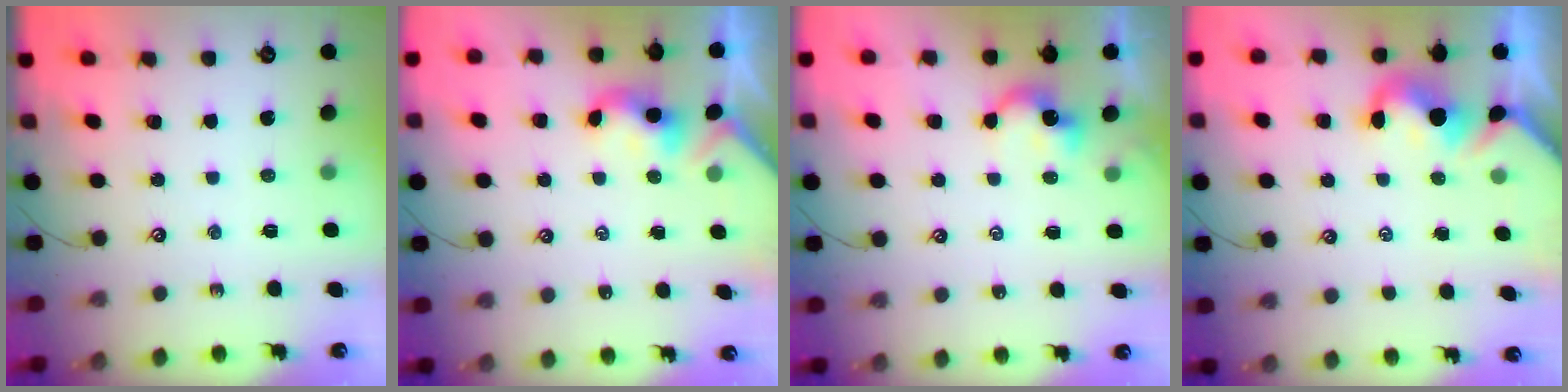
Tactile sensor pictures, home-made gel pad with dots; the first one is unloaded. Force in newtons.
{"total": 2.3, "press": 2.3, "slide": 0.2}
{"total": 2.4, "press": 2.3, "slide": 0.3}
{"total": 1.4, "press": 1.3, "slide": 0.5}